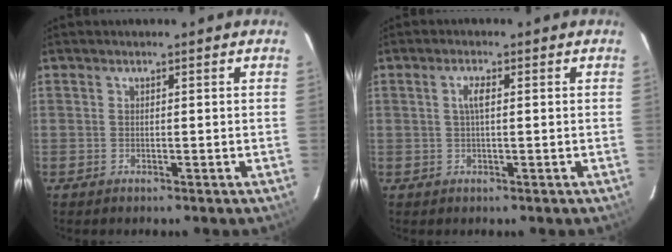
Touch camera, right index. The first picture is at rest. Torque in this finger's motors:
{"motor_torque": [0.42, 0.09, 0.20, 0.06]}